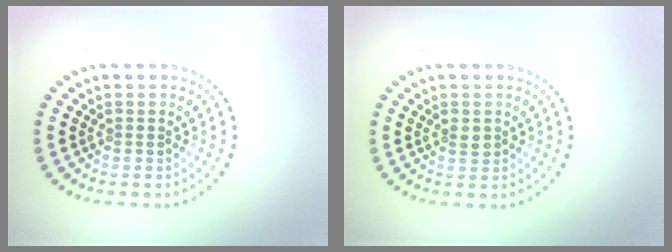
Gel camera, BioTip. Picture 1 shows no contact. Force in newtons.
{"total": 1.0, "press": 1.0, "slide": 0.1}